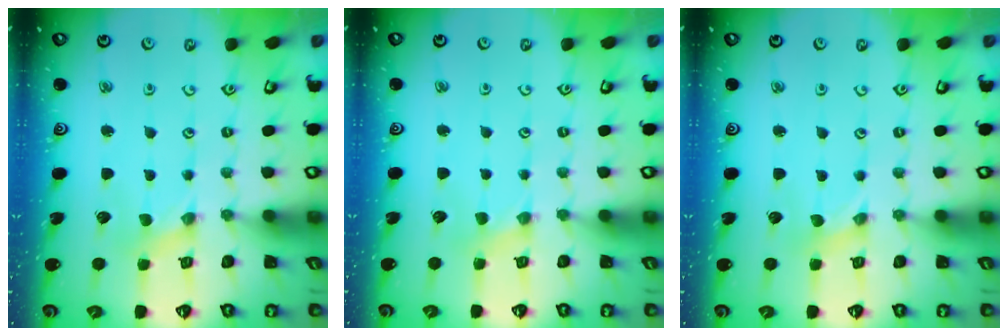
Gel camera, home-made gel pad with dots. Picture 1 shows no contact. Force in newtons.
{"total": 2.3, "press": 2.3, "slide": 0.4}
{"total": 0.0}